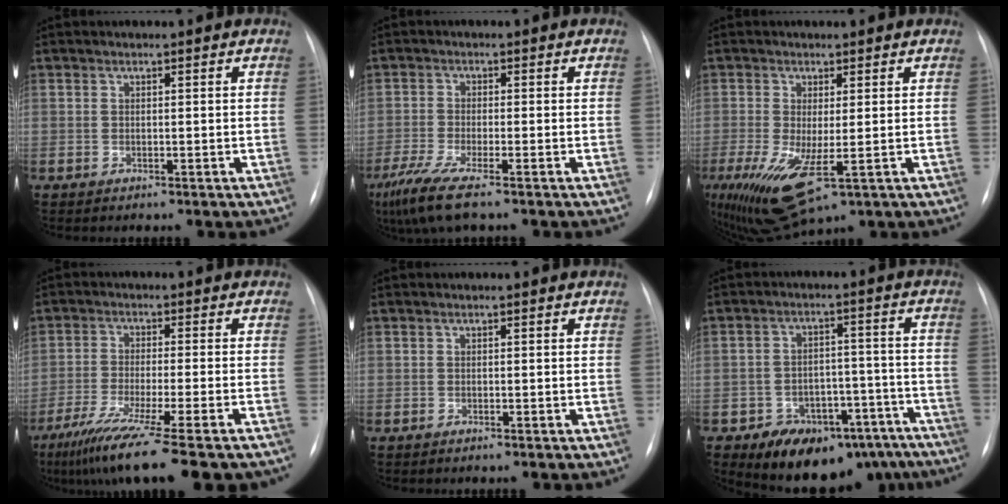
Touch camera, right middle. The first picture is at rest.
{"total": 7.3, "force": [-5.0, 0.6, 5.3], "torque": [-0.110, -0.024, -0.092]}
{"total": 9.3, "force": [-2.8, 2.9, 8.3], "torque": [-0.156, -0.028, -0.036]}
{"total": 16.6, "force": [-12.4, -0.1, 10.9], "torque": [-0.173, -0.055, -0.194]}
{"total": 0.0}
{"total": 14.9, "force": [-11.0, 8.6, 5.4], "torque": [-0.049, 0.051, -0.142]}